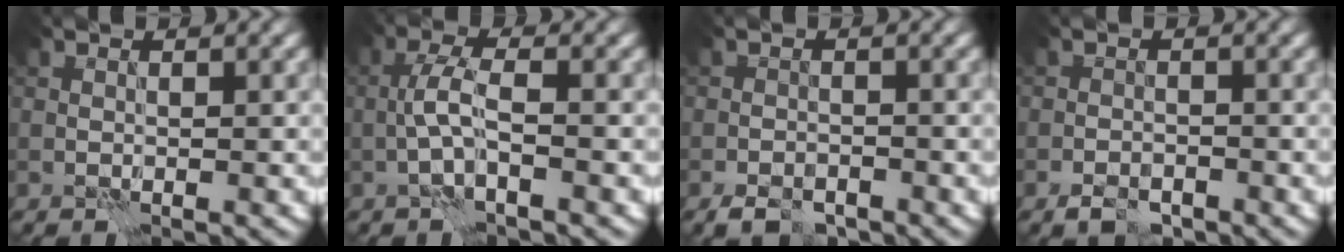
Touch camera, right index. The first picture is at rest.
{"total": 2.6, "force": [-0.9, 0.4, 2.5], "torque": [-0.052, 0.011, -0.024]}
{"total": 3.0, "force": [-2.3, 1.4, 1.2], "torque": [-0.023, -0.002, -0.042]}
{"total": 2.4, "force": [-1.8, 1.2, 1.1], "torque": [-0.018, -0.001, -0.036]}